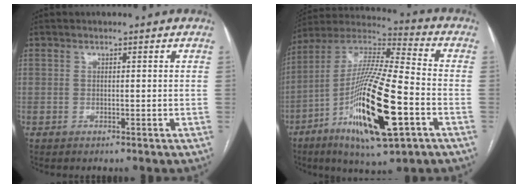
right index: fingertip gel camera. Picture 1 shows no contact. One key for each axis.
{"total": 21.2, "fx": -7.4, "fy": 3.2, "fz": 19.6, "tx": -0.387, "ty": -0.022, "tz": -0.131}